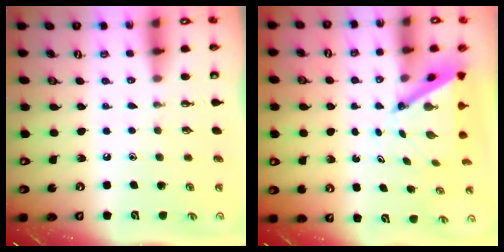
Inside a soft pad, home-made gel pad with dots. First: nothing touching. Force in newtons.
{"total": 5.3, "press": 5.3, "slide": 0.5}